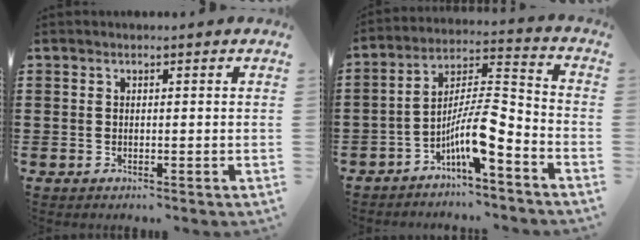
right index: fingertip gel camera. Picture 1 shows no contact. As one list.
[{"total": 9.8, "force": [-5.7, 1.7, 7.8], "torque": [-0.158, -0.014, -0.115]}]